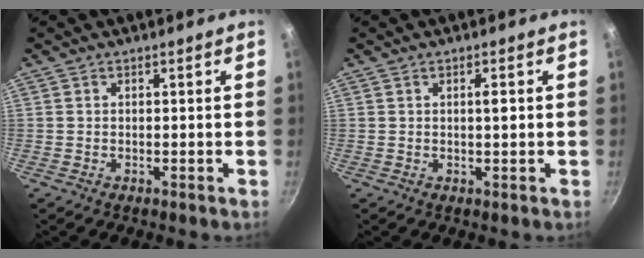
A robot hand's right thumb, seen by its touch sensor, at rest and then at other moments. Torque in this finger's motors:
{"motor_torque": [0.21, 0.69, 0.39, 0.10, 0.05]}